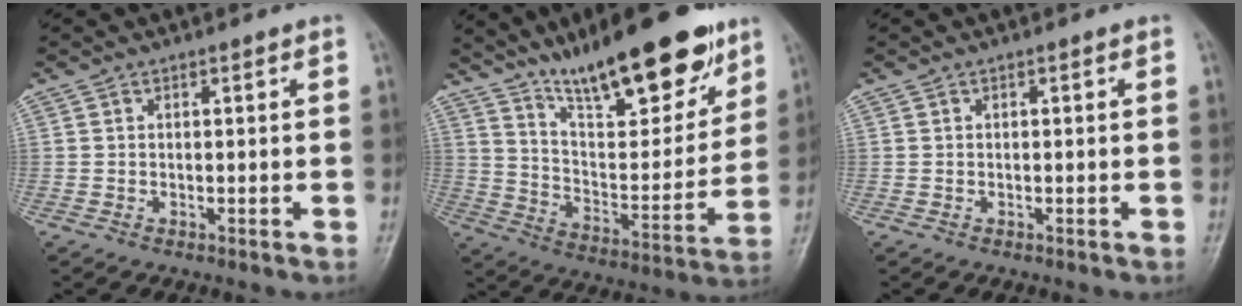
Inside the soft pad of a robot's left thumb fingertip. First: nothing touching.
{"total": 23.2, "force": [15.9, 7.0, 15.3], "torque": [-0.197, -0.069, 0.266]}
{"total": 0.0}